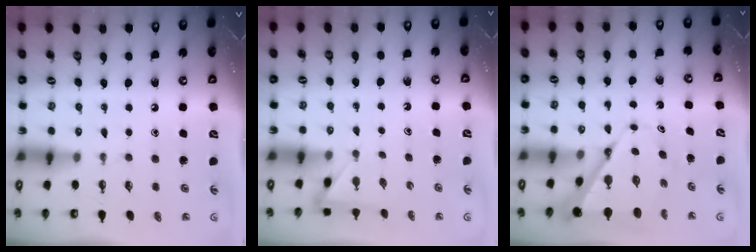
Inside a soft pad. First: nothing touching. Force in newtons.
{"total": 3.0, "press": 3.0, "slide": 0.3}
{"total": 8.2, "press": 8.1, "slide": 0.8}